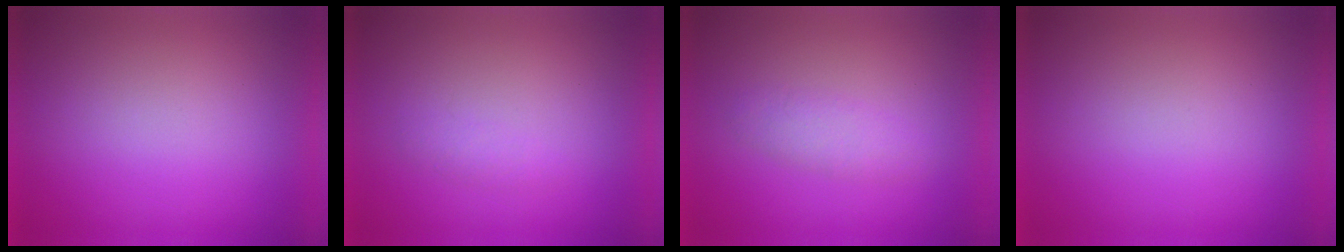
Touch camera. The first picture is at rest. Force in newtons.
{"total": 1.3}
{"total": 2.2}
{"total": 0.0}